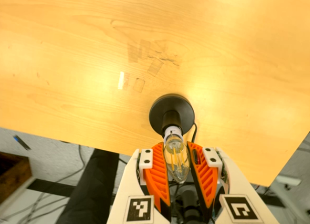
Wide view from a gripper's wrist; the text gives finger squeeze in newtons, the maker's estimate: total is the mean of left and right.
{"total": 9.6, "left": 8.7, "right": 10.5}